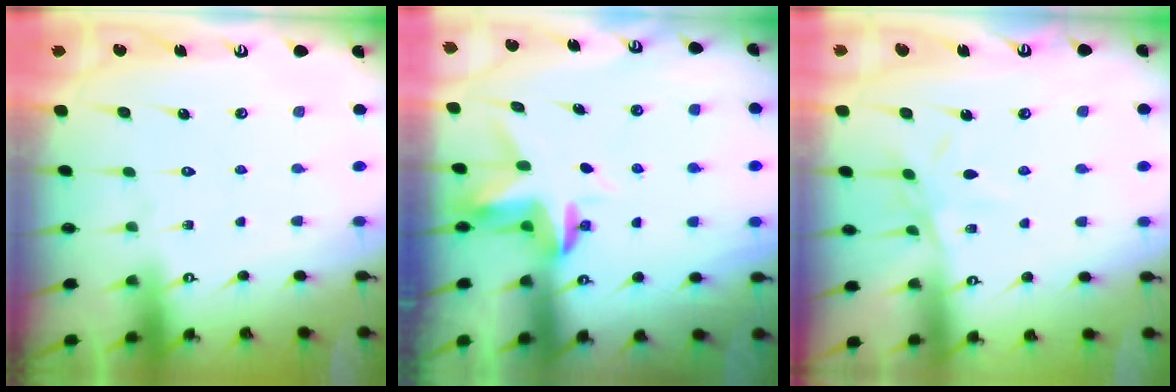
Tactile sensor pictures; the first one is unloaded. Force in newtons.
{"total": 3.6, "press": 3.6, "slide": 0.2}
{"total": 7.4, "press": 7.4, "slide": 0.6}